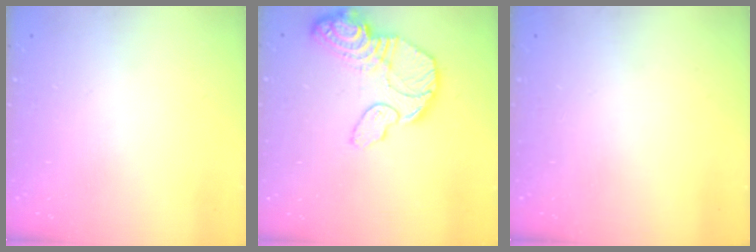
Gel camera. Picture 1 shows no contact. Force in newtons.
{"total": 15.8, "press": 15.7, "slide": 1.4}
{"total": 0.0}